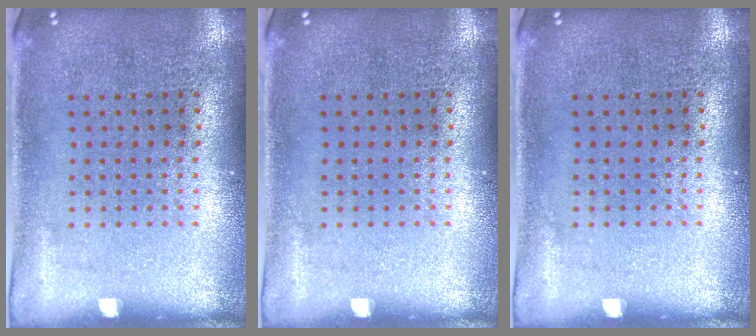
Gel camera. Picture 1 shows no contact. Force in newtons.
{"total": 0.0}
{"total": 0.0}